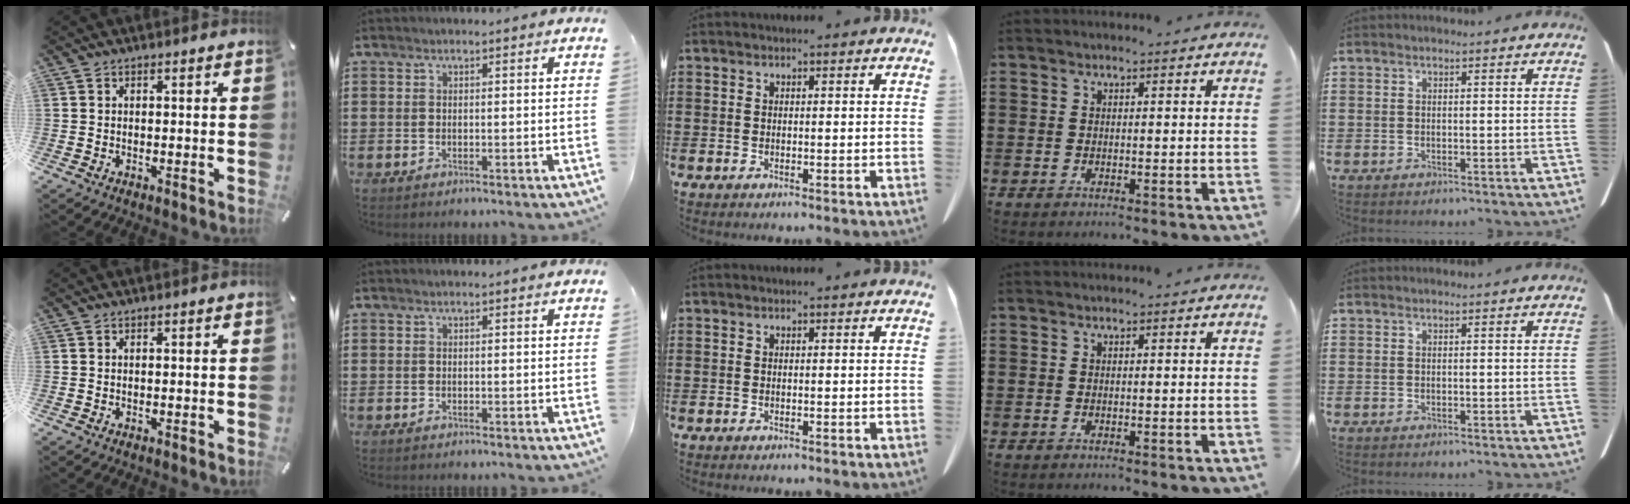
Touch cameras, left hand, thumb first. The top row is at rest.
{}